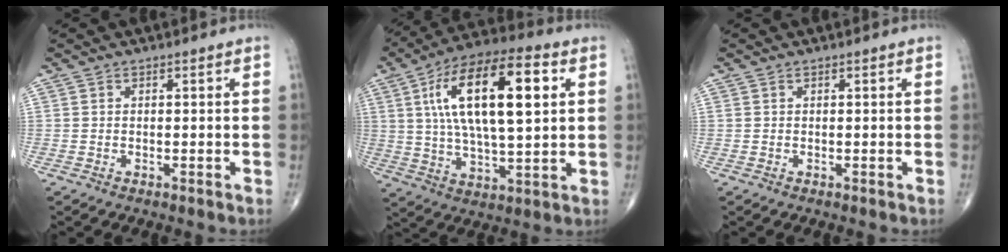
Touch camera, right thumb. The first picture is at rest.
{"total": 21.5, "force": [5.5, 8.1, 19.1], "torque": [-0.331, 0.008, 0.089]}
{"total": 0.0}